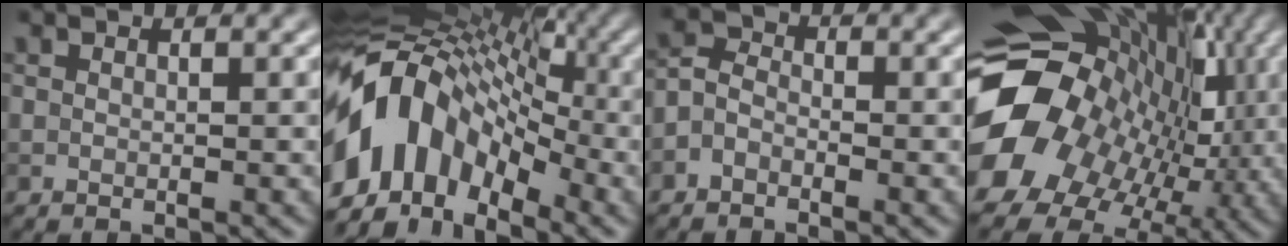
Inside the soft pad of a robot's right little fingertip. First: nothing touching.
{"total": 11.7, "force": [-3.1, 8.0, 8.0], "torque": [-0.145, 0.023, -0.070]}
{"total": 2.1, "force": [-1.3, 1.3, 1.1], "torque": [-0.020, 0.007, -0.038]}
{"total": 18.0, "force": [-2.0, 15.0, 9.7], "torque": [-0.182, -0.005, -0.045]}